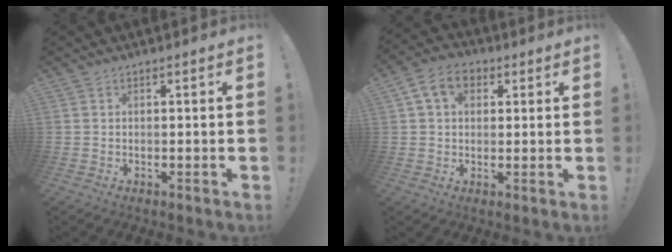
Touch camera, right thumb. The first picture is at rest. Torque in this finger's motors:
{"motor_torque": [0.09, 0.09, 0.06, 0.05, 0.00]}